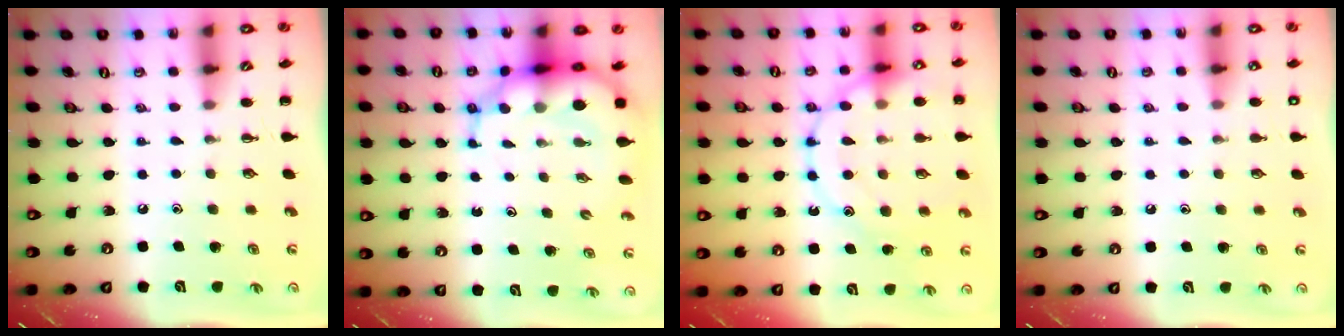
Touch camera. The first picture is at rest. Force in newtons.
{"total": 10.5, "press": 10.1, "slide": 2.8}
{"total": 19.5, "press": 19.4, "slide": 1.7}
{"total": 1.1, "press": 1.1, "slide": 0.2}